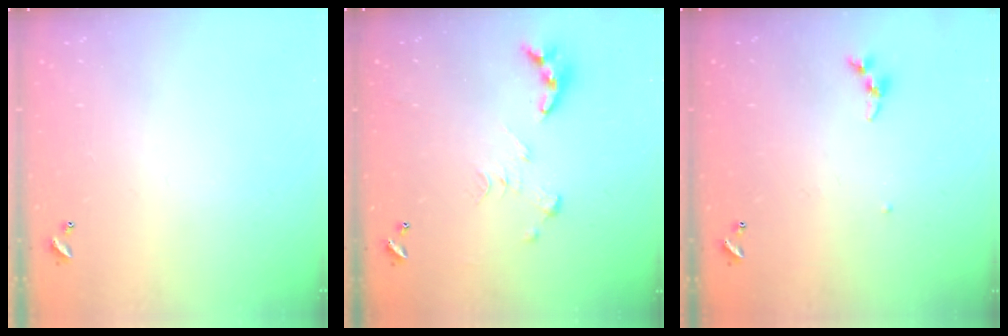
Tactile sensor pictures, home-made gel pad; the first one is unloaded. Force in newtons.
{"total": 0.0}
{"total": 4.0, "press": 3.9, "slide": 0.5}